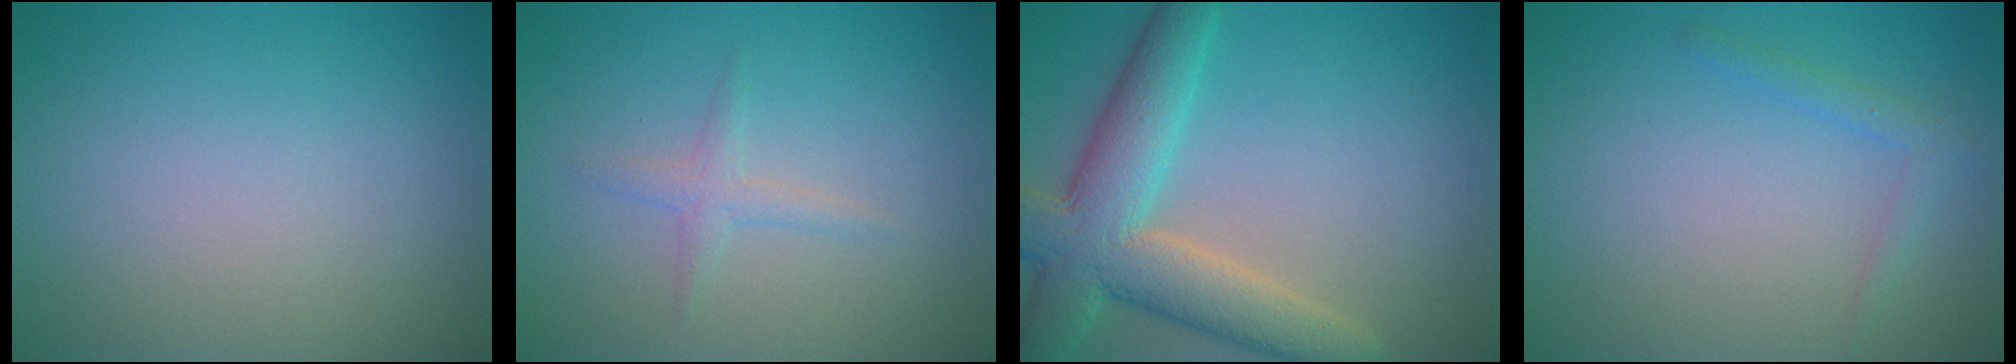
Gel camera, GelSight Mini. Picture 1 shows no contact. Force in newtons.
{"total": 1.3, "press": 1.3, "slide": 0.0}
{"total": 8.0, "press": 8.0, "slide": 0.3}
{"total": 1.3, "press": 1.3, "slide": 0.1}